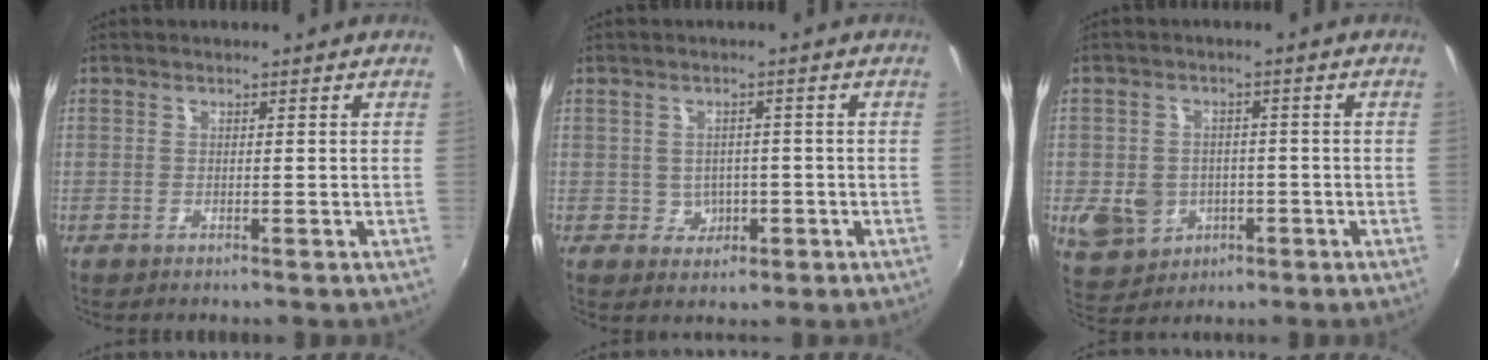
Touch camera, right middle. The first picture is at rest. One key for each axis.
{"total": 3.7, "fx": -0.6, "fy": 3.5, "fz": 0.8, "tx": -0.020, "ty": 0.007, "tz": 0.002}
{"total": 9.0, "fx": -2.3, "fy": 7.7, "fz": 4.0, "tx": -0.104, "ty": 0.001, "tz": -0.020}